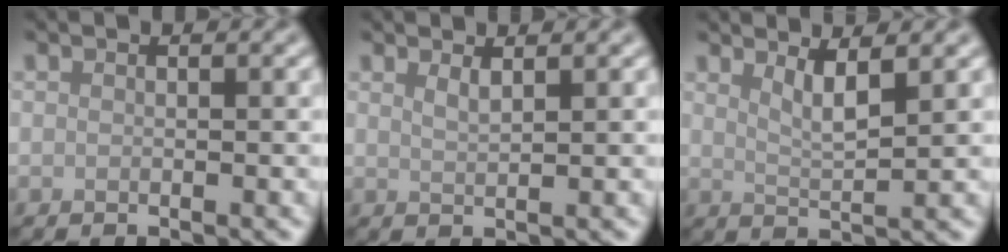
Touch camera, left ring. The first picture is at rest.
{"total": 1.2, "force": [0.9, 0.4, 0.7], "torque": [-0.011, -0.001, 0.017]}
{"total": 2.8, "force": [1.6, 0.7, 2.1], "torque": [-0.030, -0.006, 0.030]}